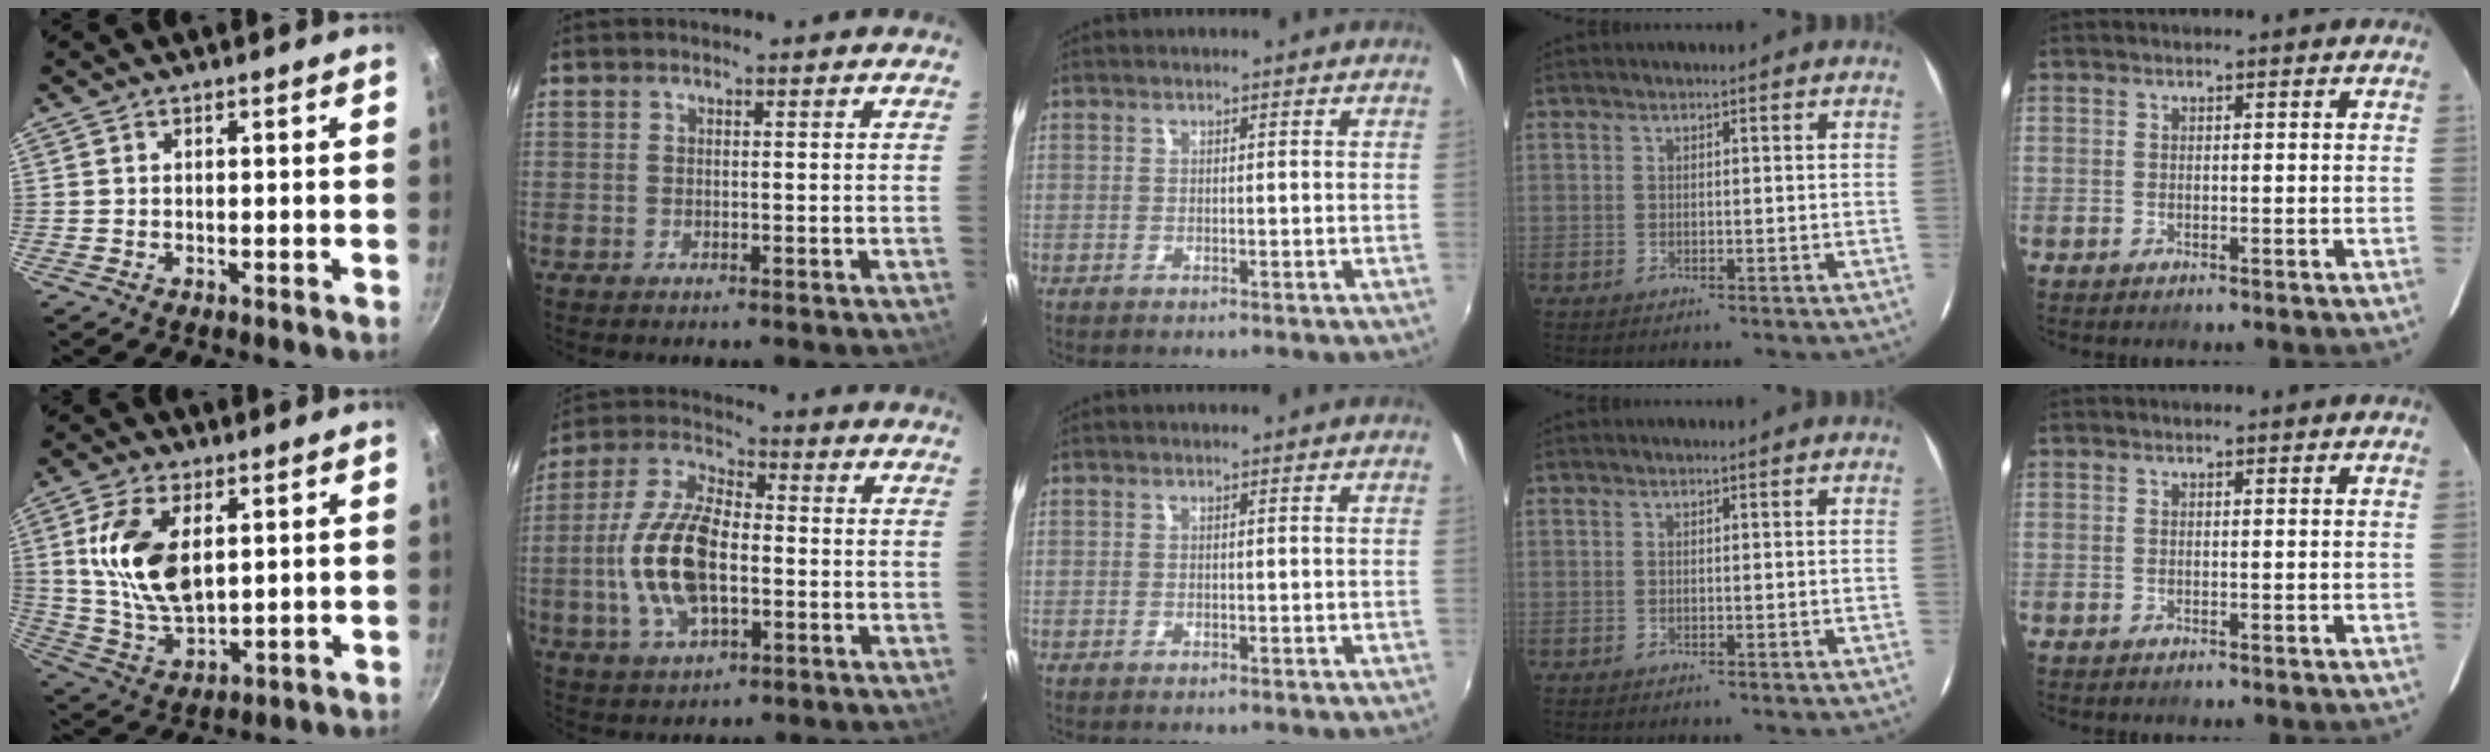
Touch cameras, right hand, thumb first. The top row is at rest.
{"thumb": {"total": 14.1, "force": [3.4, 7.6, 11.4], "torque": [-0.209, -0.019, 0.074]}, "index": {"total": 15.1, "force": [-2.5, 7.3, 12.9], "torque": [-0.276, 0.007, -0.047]}}